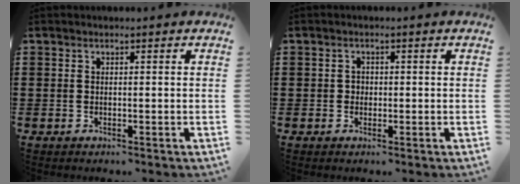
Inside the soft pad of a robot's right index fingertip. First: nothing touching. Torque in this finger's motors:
{"motor_torque": [0.27, 0.09, 0.08, 0.02]}